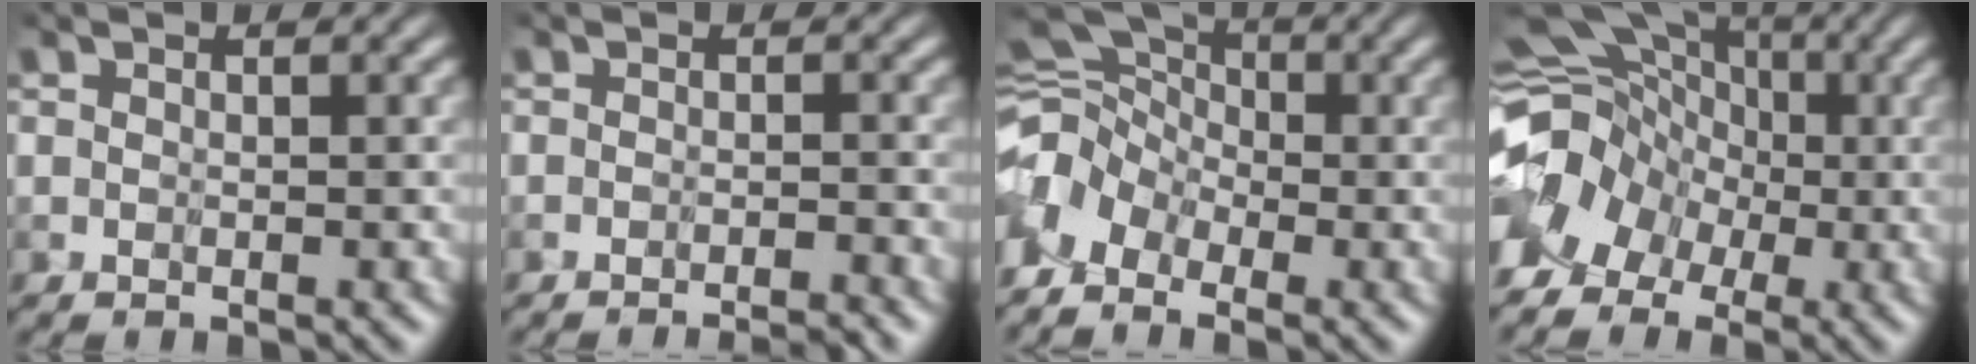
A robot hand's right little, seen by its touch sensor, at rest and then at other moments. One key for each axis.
{"total": 3.1, "fx": -2.9, "fy": -1.0, "fz": -0.4, "tx": 0.023, "ty": 0.000, "tz": -0.045}
{"total": 3.6, "fx": -3.0, "fy": 1.6, "fz": 0.9, "tx": -0.034, "ty": 0.012, "tz": -0.079}
{"total": 8.7, "fx": -2.4, "fy": 7.6, "fz": 3.6, "tx": -0.083, "ty": 0.002, "tz": -0.065}